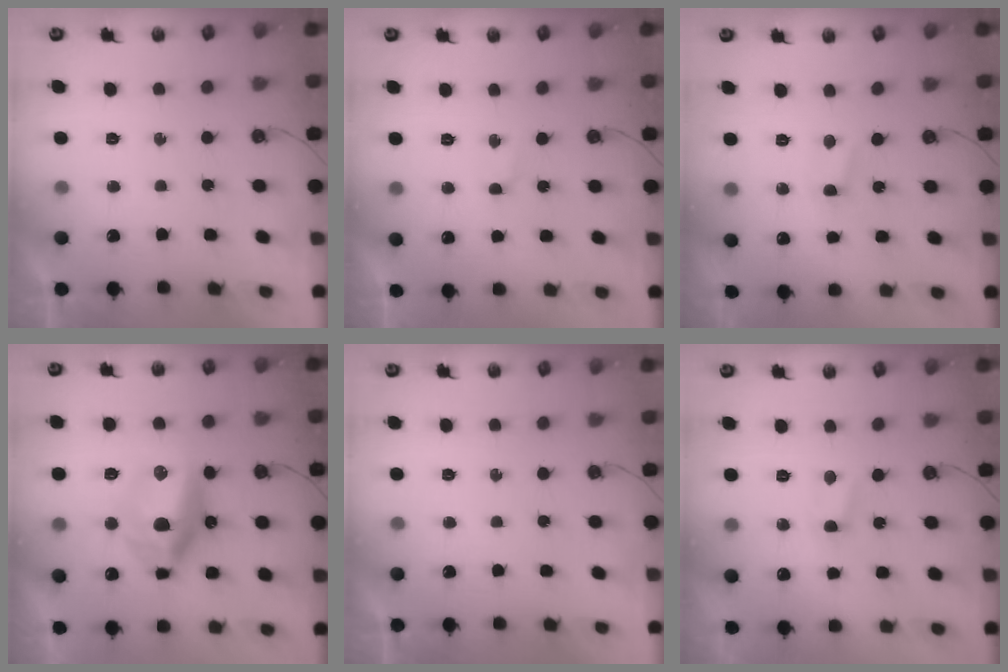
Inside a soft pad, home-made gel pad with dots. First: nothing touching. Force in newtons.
{"total": 1.0, "press": 0.8, "slide": 0.7}
{"total": 2.0, "press": 2.0, "slide": 0.3}
{"total": 13.0, "press": 12.8, "slide": 2.0}
{"total": 0.0}
{"total": 2.6, "press": 2.6, "slide": 0.4}